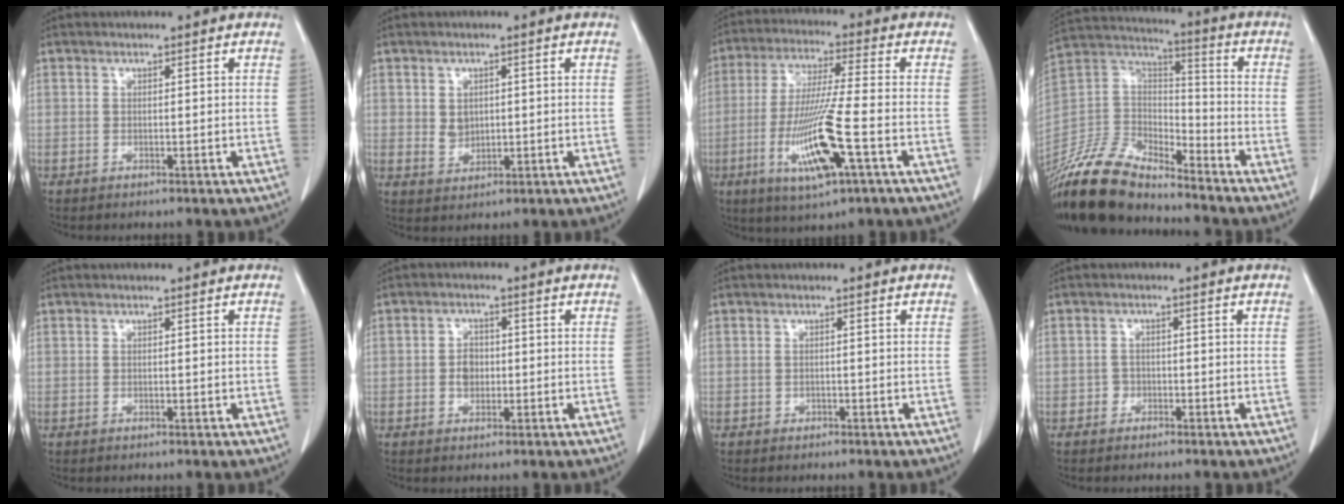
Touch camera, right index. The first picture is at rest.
{"total": 2.9, "force": [0.4, 2.3, 1.6], "torque": [-0.029, 0.000, 0.018]}
{"total": 13.2, "force": [-4.4, 0.3, 12.5], "torque": [-0.253, -0.022, -0.078]}
{"total": 16.6, "force": [-14.6, 5.0, 6.2], "torque": [-0.116, 0.021, -0.275]}
{"total": 0.0}
{"total": 2.7, "force": [-0.5, 2.1, 1.7], "torque": [-0.026, 0.008, -0.006]}
{"total": 0.6, "force": [-0.5, 0.3, 0.0], "torque": [-0.002, 0.004, -0.007]}
{"total": 1.4, "force": [-1.0, 1.0, 0.1], "torque": [0.004, 0.008, -0.019]}